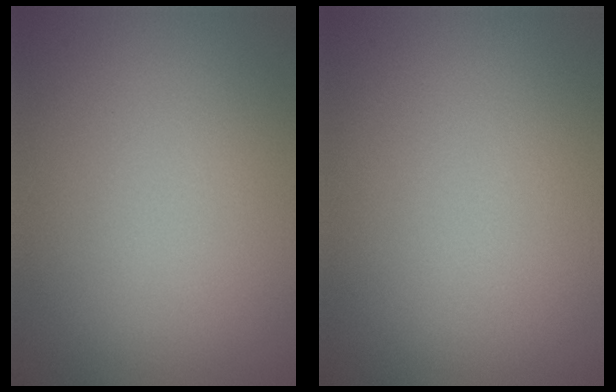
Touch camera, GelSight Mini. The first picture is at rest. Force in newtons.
{"total": 0.0}